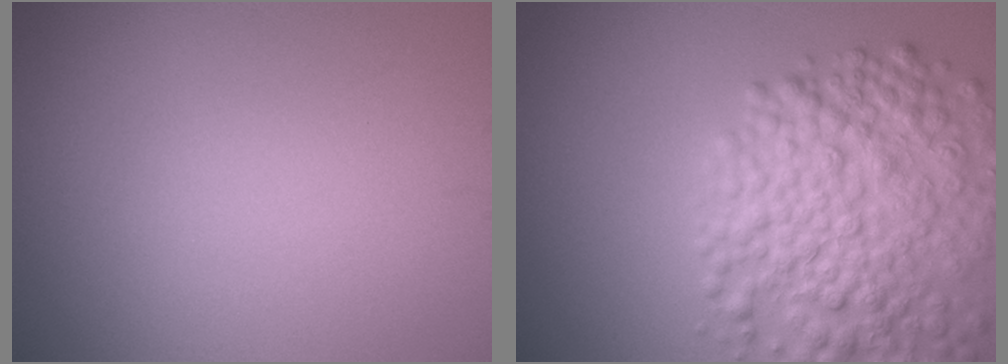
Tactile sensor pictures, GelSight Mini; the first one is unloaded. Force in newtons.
{"total": 8.0, "press": 8.0, "slide": 0.3}